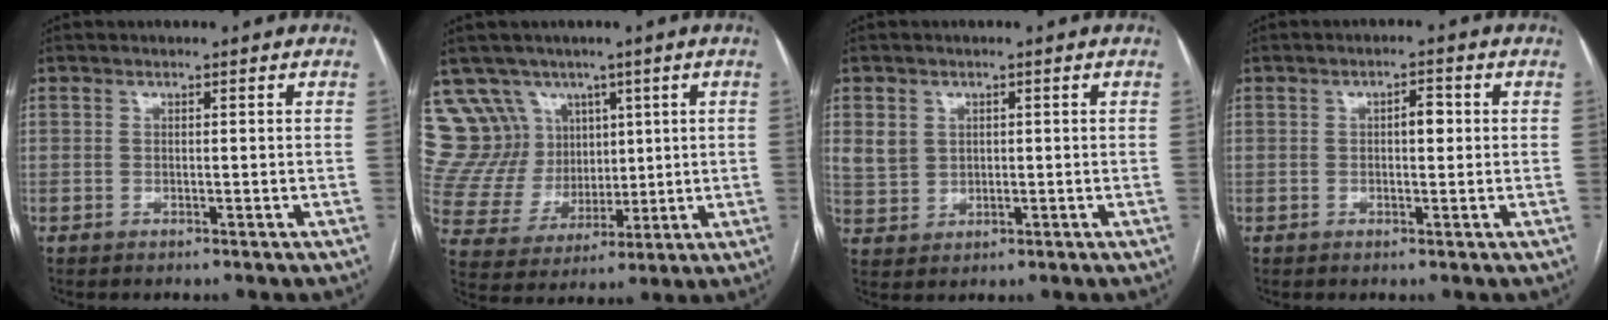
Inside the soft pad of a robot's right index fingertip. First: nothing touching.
{"total": 12.8, "force": [7.8, 9.9, 2.0], "torque": [-0.060, 0.052, 0.167]}
{"total": 4.2, "force": [1.4, 3.7, 1.3], "torque": [-0.030, 0.008, 0.038]}
{"total": 2.6, "force": [0.4, 1.1, 2.3], "torque": [-0.034, 0.008, 0.004]}